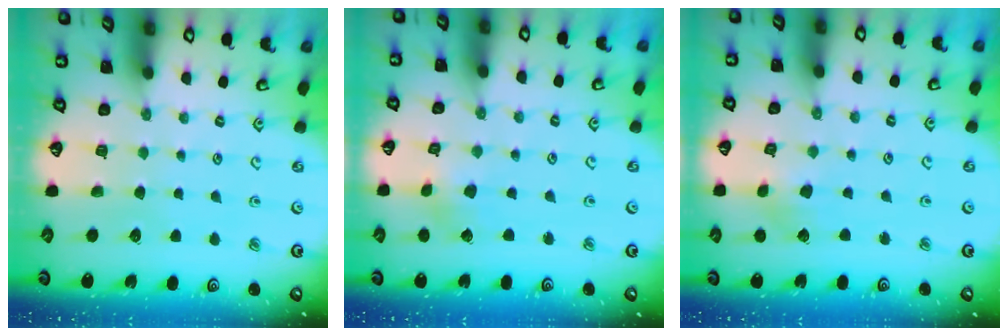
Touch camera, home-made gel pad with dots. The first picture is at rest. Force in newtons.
{"total": 2.2, "press": 2.2, "slide": 0.2}
{"total": 4.1, "press": 4.0, "slide": 0.4}